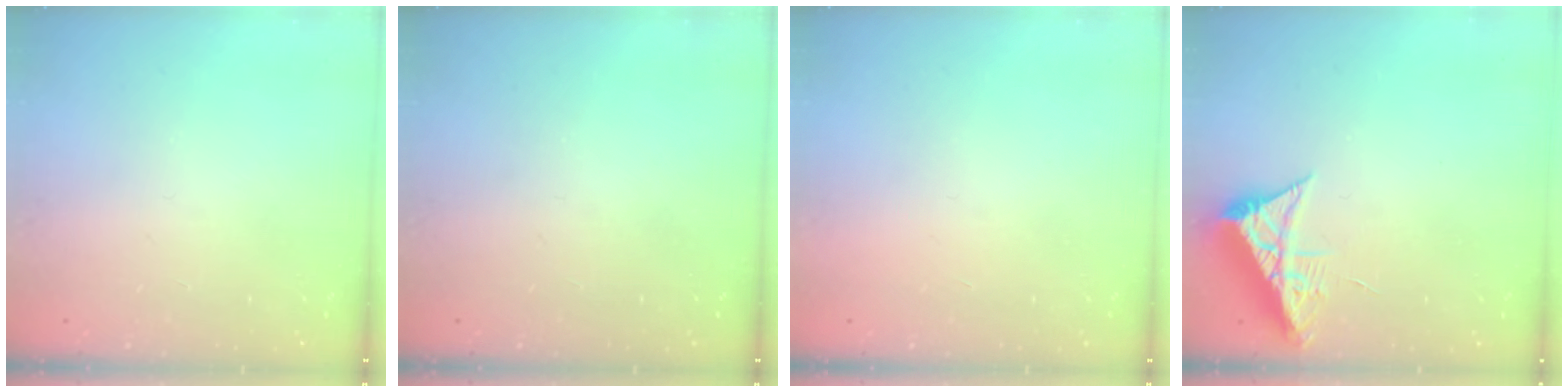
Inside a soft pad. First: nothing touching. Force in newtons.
{"total": 0.0}
{"total": 1.5, "press": 1.5, "slide": 0.1}
{"total": 7.3, "press": 7.3, "slide": 0.2}